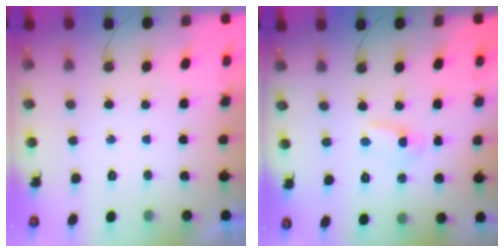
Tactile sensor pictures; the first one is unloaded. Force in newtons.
{"total": 1.4, "press": 1.4, "slide": 0.2}